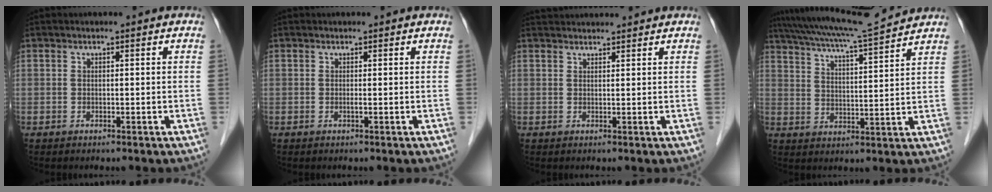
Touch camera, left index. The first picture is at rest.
{"total": 0.5, "force": [0.3, 0.2, 0.4], "torque": [-0.007, 0.002, 0.003]}
{"total": 5.8, "force": [5.6, 1.0, 1.1], "torque": [-0.007, 0.032, 0.082]}
{"total": 13.8, "force": [12.7, -0.4, 5.4], "torque": [-0.097, 0.013, 0.199]}